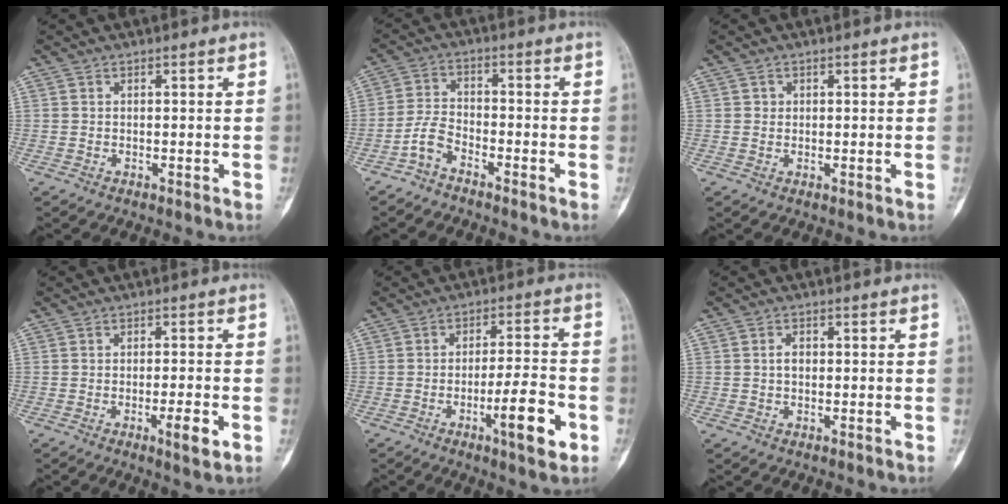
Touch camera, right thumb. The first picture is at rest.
{"total": 4.3, "force": [-3.3, 1.7, 2.1], "torque": [-0.042, 0.026, -0.074]}
{"total": 0.8, "force": [0.1, 0.8, 0.1], "torque": [0.003, 0.003, 0.001]}
{"total": 4.6, "force": [-1.7, 0.8, 4.2], "torque": [-0.066, 0.000, -0.024]}
{"total": 10.0, "force": [-3.9, 2.0, 9.0], "torque": [-0.136, 0.018, -0.059]}
{"total": 1.6, "force": [0.0, 1.1, 1.1], "torque": [-0.017, 0.005, -0.003]}